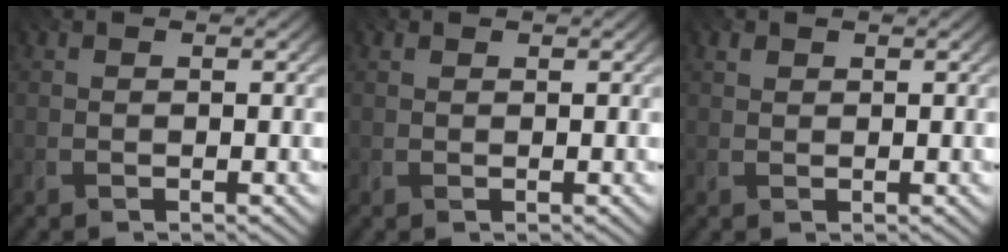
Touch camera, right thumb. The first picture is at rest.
{"total": 0.8, "force": [0.6, 0.5, 0.4], "torque": [-0.009, 0.000, 0.010]}
{"total": 0.7, "force": [0.4, 0.5, 0.3], "torque": [-0.005, -0.002, 0.010]}